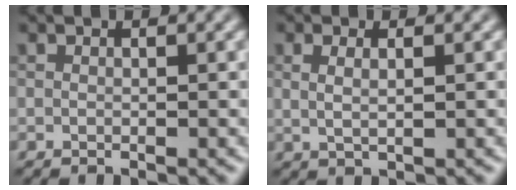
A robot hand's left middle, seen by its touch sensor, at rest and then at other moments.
{"total": 1.9, "force": [0.8, 0.8, 1.6], "torque": [-0.021, -0.005, 0.011]}